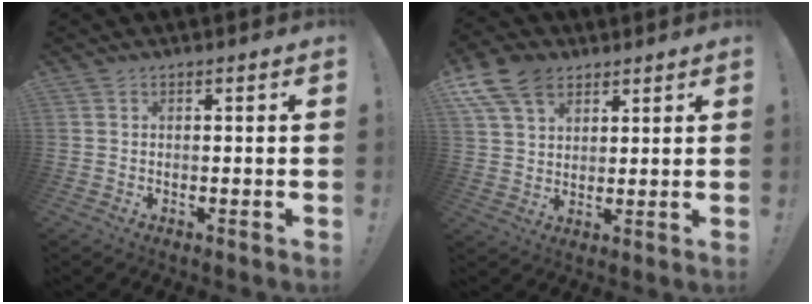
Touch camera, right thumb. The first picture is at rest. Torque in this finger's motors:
{"motor_torque": [0.02, 0.48, 0.23, 0.42, 0.07]}